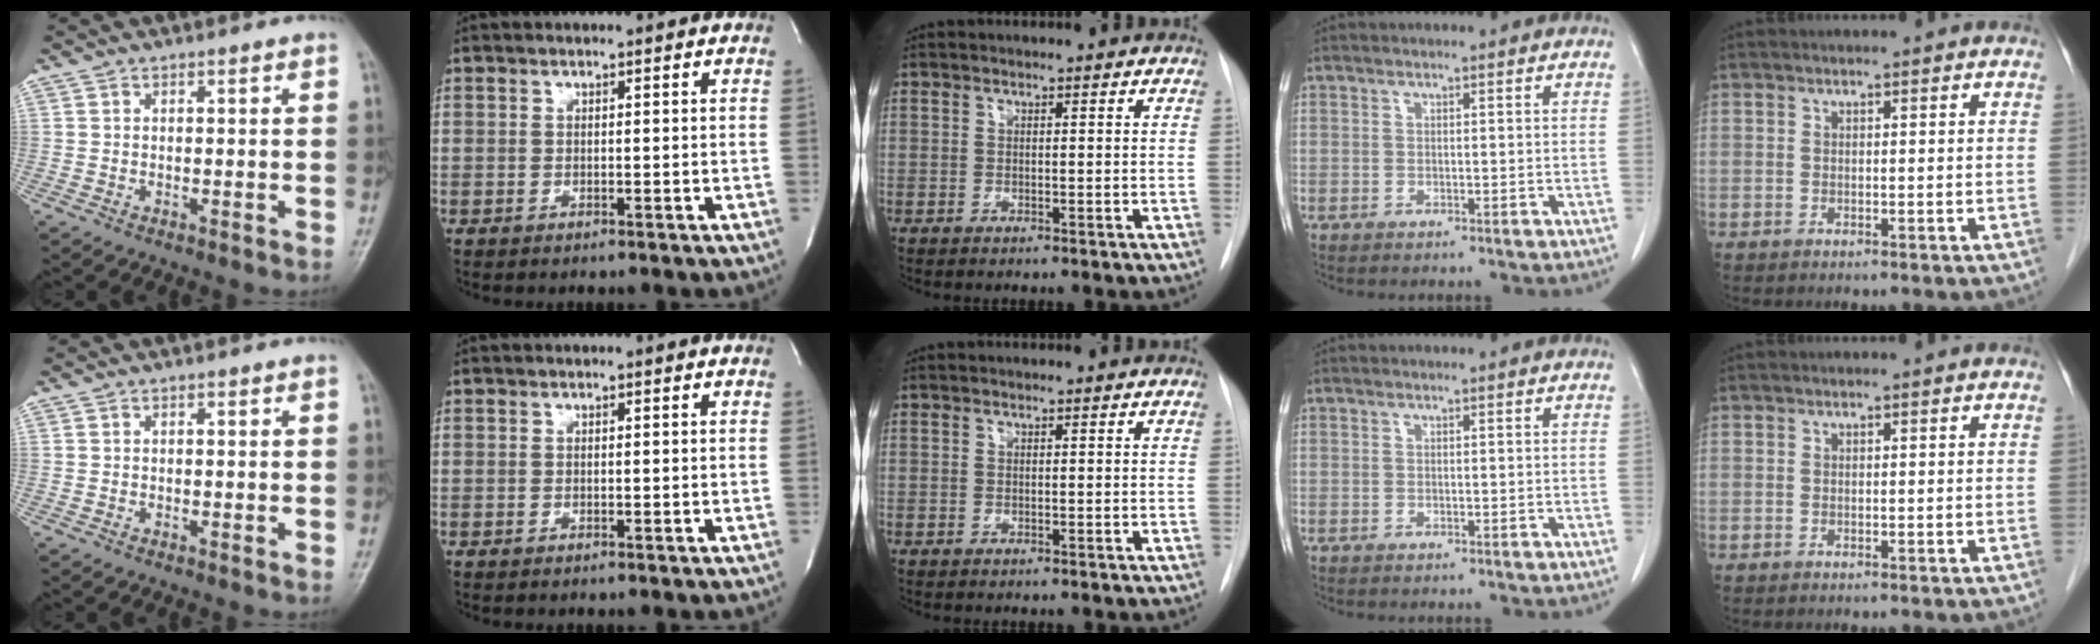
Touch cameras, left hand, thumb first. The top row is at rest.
{}